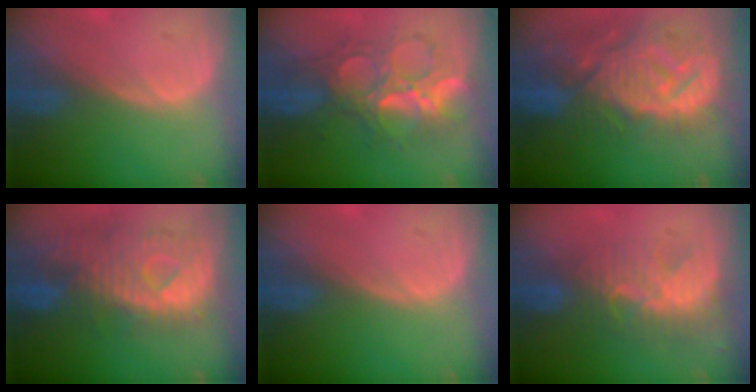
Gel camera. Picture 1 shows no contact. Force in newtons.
{"total": 9.0, "press": 8.8, "slide": 1.8}
{"total": 13.8, "press": 12.0, "slide": 6.9}
{"total": 10.8, "press": 9.6, "slide": 5.0}
{"total": 0.0}
{"total": 8.9, "press": 7.6, "slide": 4.6}